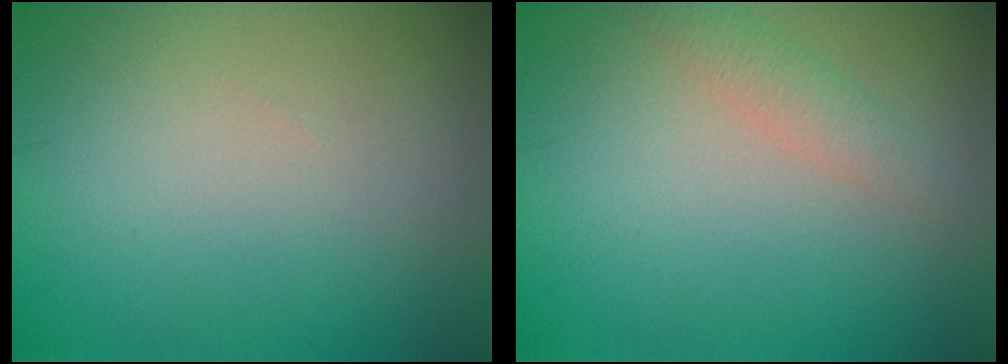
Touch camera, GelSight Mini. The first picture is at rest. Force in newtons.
{"total": 1.8, "press": 1.8, "slide": 0.1}